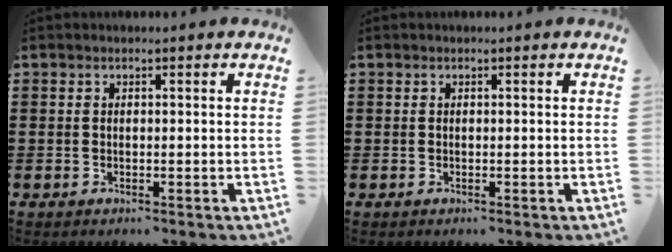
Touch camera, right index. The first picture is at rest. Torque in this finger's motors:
{"motor_torque": [-0.33, 0.53, 0.00, 0.00]}